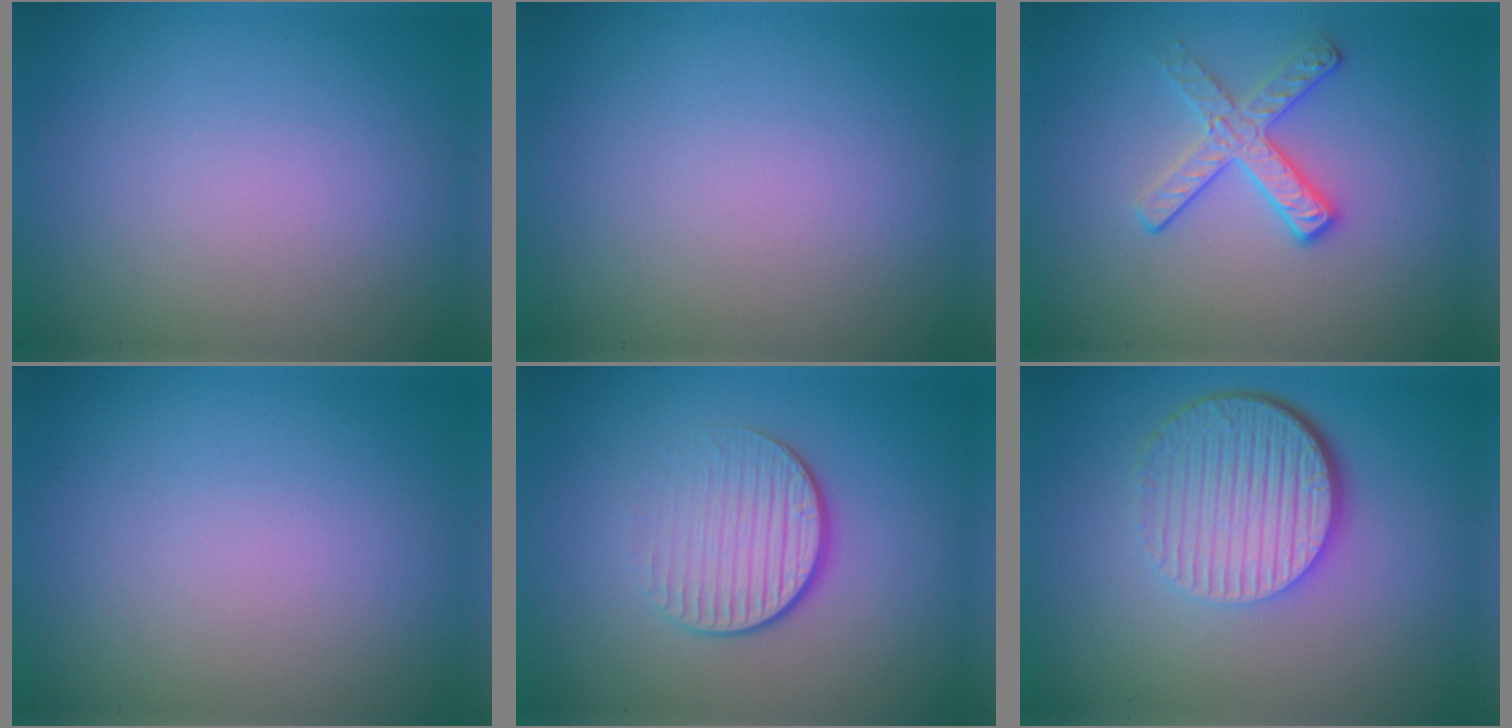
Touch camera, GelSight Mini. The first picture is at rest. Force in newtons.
{"total": 0.0}
{"total": 2.8, "press": 2.7, "slide": 0.7}
{"total": 0.0}
{"total": 4.1, "press": 2.6, "slide": 3.2}
{"total": 6.3, "press": 4.3, "slide": 4.6}